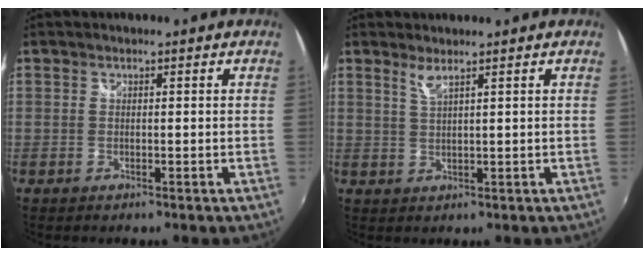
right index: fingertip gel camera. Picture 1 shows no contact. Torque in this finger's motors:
{"motor_torque": [0.14, 0.03, 0.01, 0.04]}